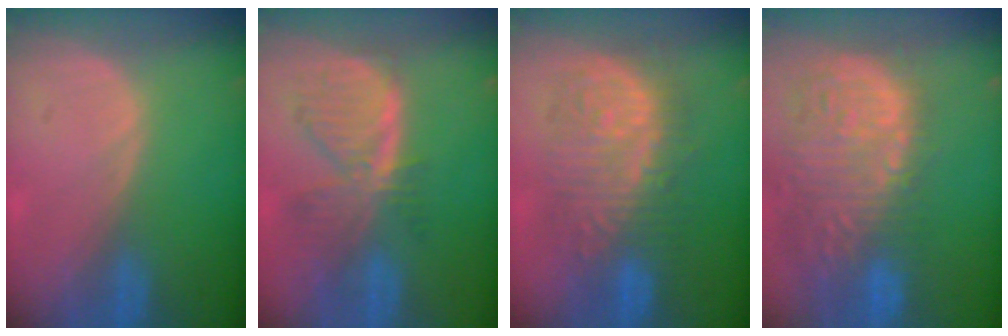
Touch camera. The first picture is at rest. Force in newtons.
{"total": 8.1, "press": 7.0, "slide": 4.0}
{"total": 10.3, "press": 10.3, "slide": 0.5}
{"total": 15.3, "press": 12.6, "slide": 8.7}